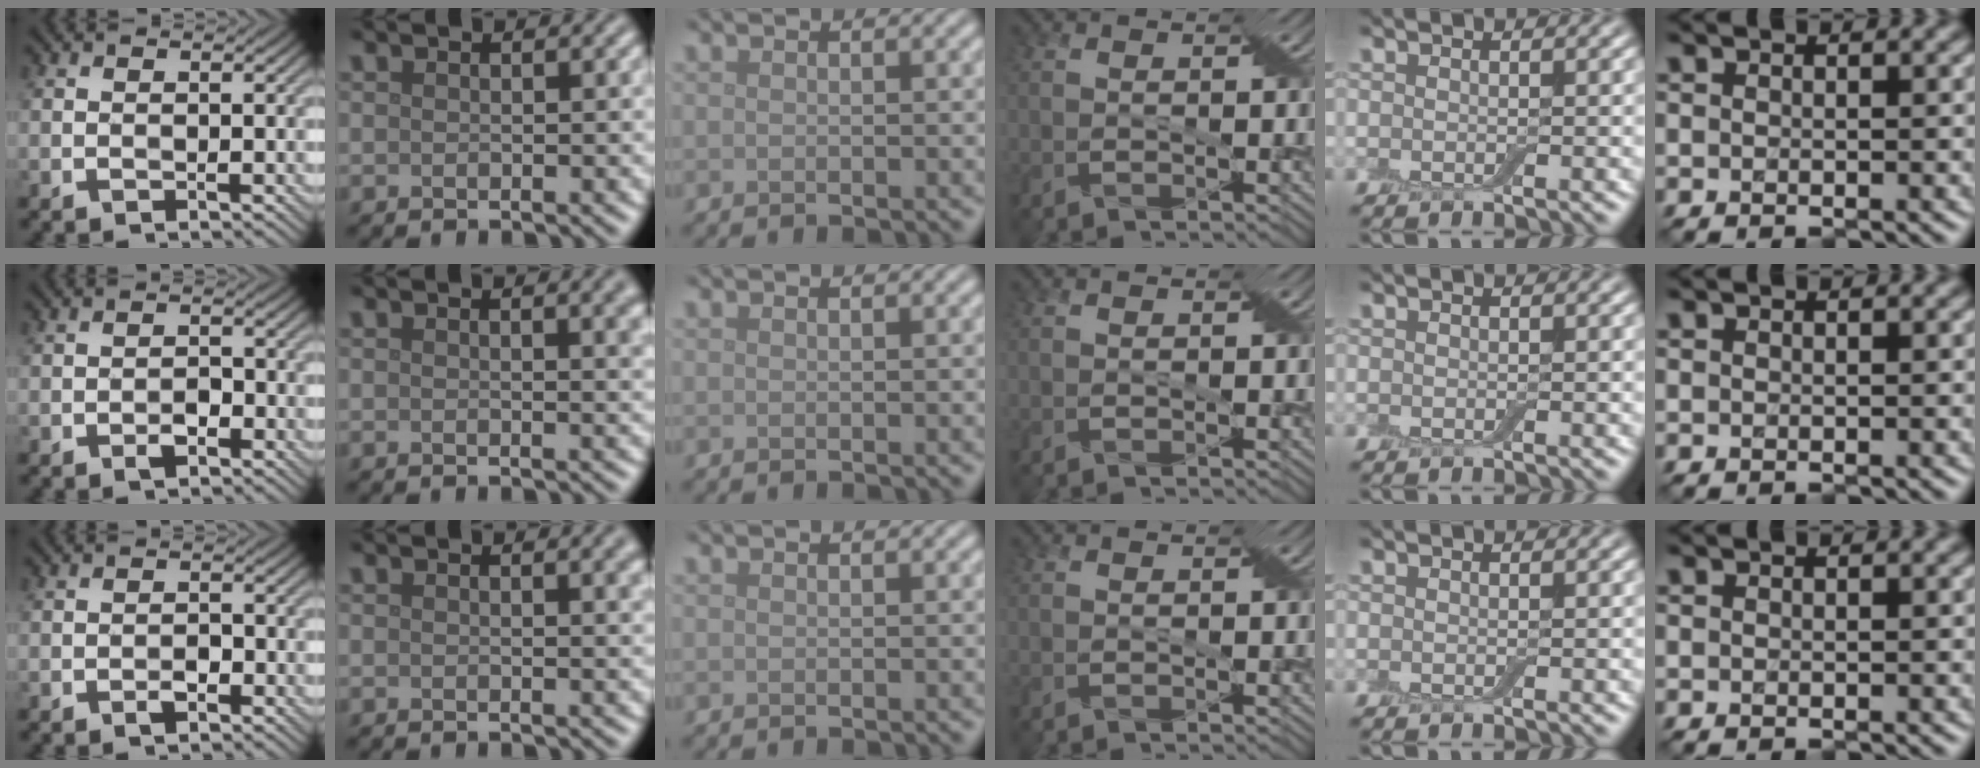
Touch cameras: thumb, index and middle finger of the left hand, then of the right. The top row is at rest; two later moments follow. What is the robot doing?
{"motion": "squeeze", "object": "air blower"}